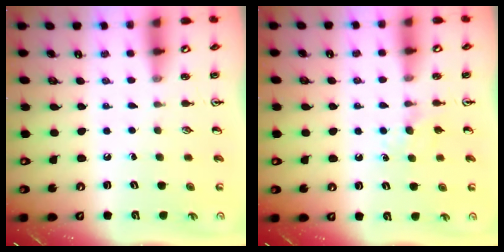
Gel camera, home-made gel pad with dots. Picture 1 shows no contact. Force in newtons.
{"total": 4.4, "press": 4.3, "slide": 0.5}